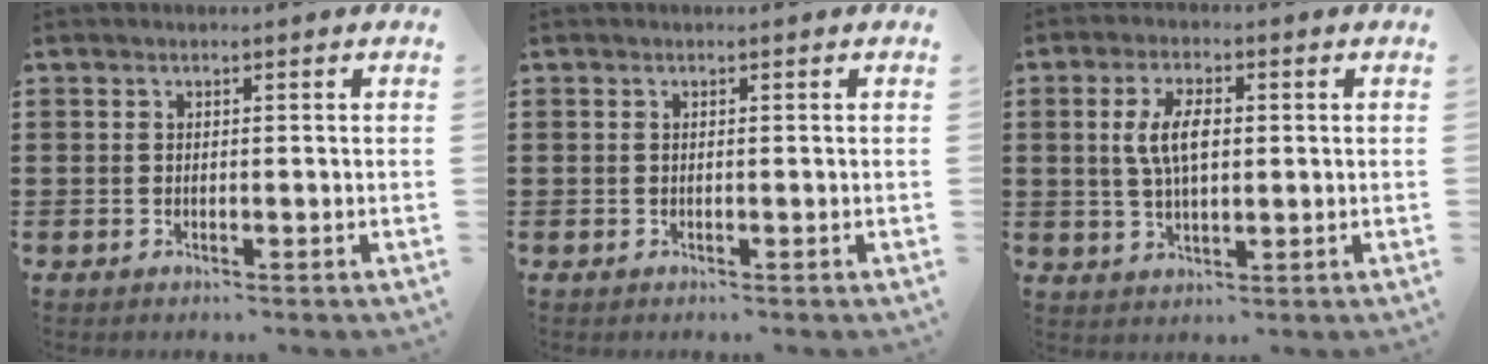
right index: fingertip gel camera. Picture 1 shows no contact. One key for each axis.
{"total": 0.0}
{"total": 6.2, "fx": 0.6, "fy": 2.7, "fz": 5.5, "tx": -0.117, "ty": 0.009, "tz": 0.006}